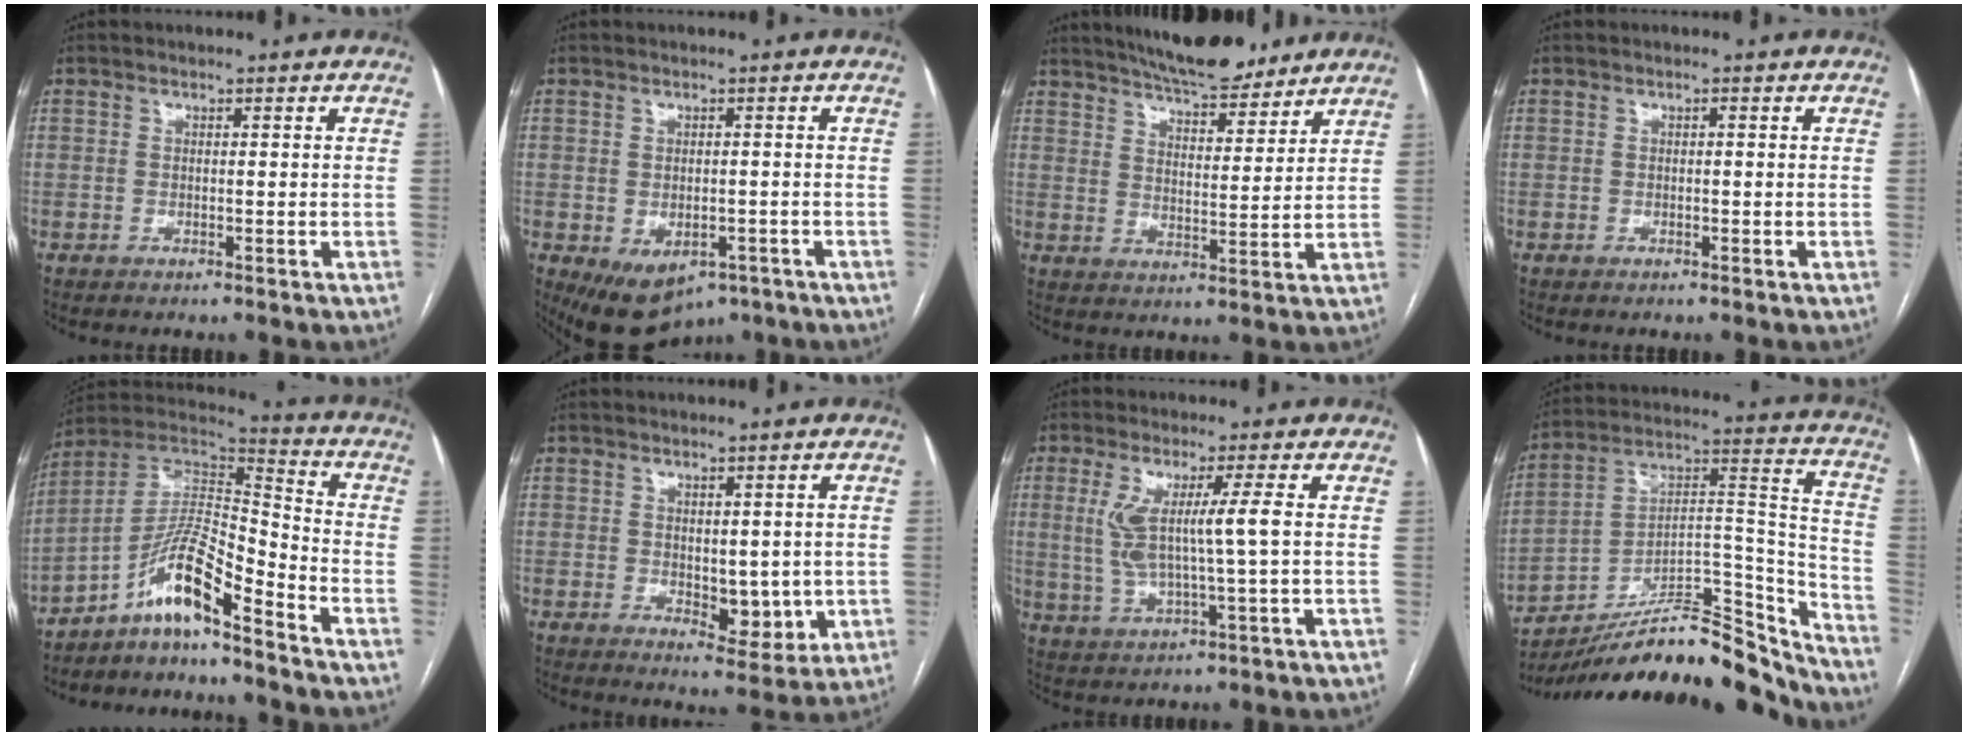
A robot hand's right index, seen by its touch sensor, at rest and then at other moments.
{"total": 8.6, "force": [-4.6, 5.4, 4.8], "torque": [-0.070, -0.005, -0.059]}
{"total": 12.6, "force": [11.1, 2.7, 5.3], "torque": [-0.083, -0.003, 0.168]}
{"total": 0.0}
{"total": 11.1, "force": [-7.7, 1.0, 7.9], "torque": [-0.156, 0.024, -0.142]}
{"total": 6.2, "force": [-0.2, 3.3, 5.2], "torque": [-0.055, -0.007, 0.010]}
{"total": 7.8, "force": [1.1, -0.1, 7.7], "torque": [-0.154, 0.002, 0.027]}
{"total": 22.3, "force": [-20.4, 2.9, 8.4], "torque": [-0.110, 0.045, -0.325]}